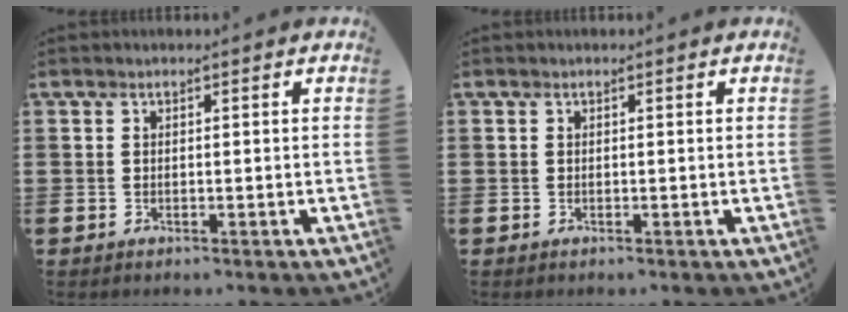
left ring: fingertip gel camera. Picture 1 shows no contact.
{"total": 0.0}